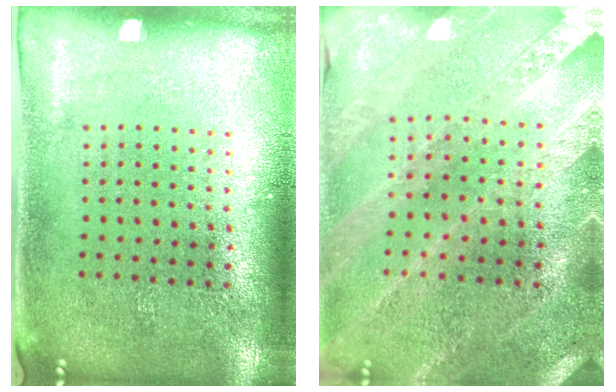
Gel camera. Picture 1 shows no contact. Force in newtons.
{"total": 1.0, "press": 1.0, "slide": 0.3}